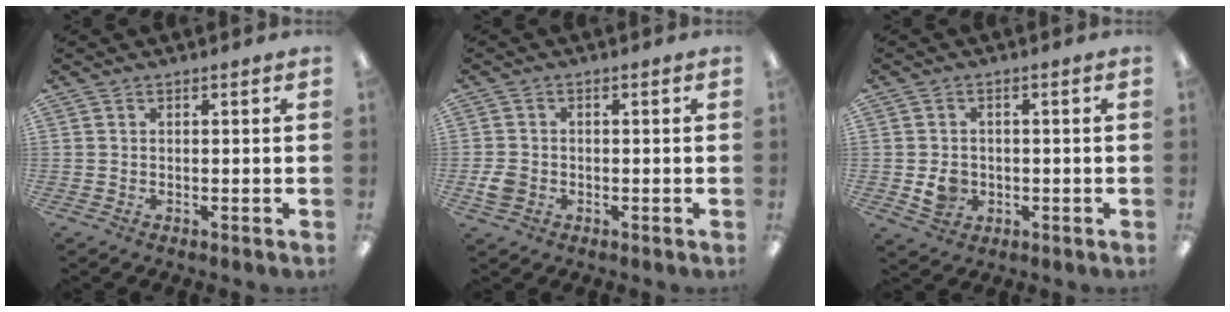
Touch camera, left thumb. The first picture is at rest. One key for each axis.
{"total": 3.6, "fx": -1.0, "fy": 2.9, "fz": 1.7, "tx": -0.025, "ty": 0.002, "tz": -0.020}
{"total": 4.5, "fx": -0.7, "fy": 4.0, "fz": 1.9, "tx": -0.010, "ty": 0.000, "tz": -0.013}